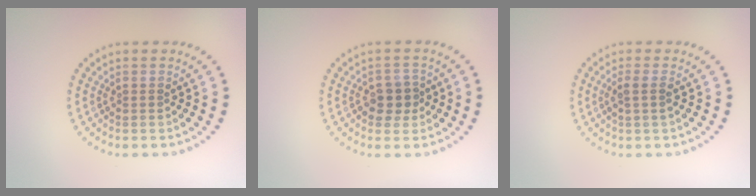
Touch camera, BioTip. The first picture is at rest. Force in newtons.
{"total": 2.4, "press": 2.3, "slide": 0.8}
{"total": 1.4, "press": 1.1, "slide": 0.8}